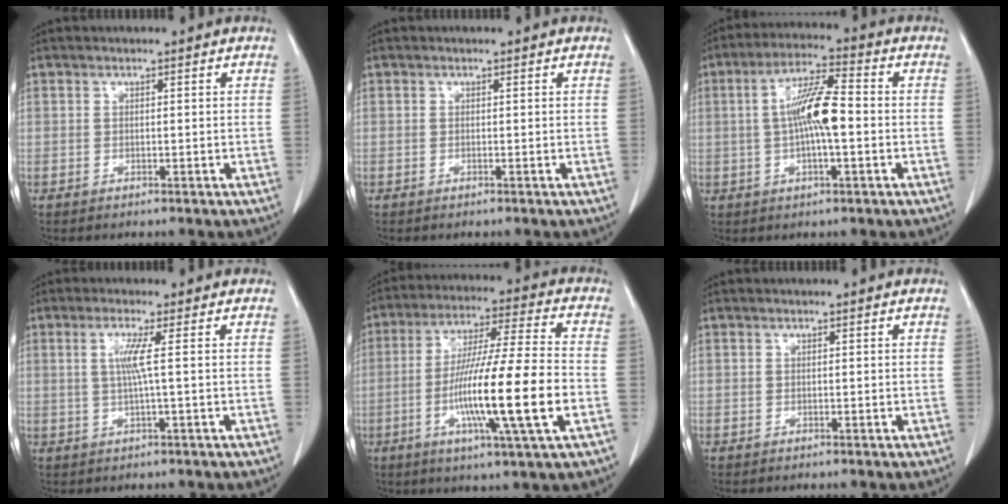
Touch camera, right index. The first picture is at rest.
{"total": 0.0}
{"total": 8.8, "force": [-0.2, 1.5, 8.6], "torque": [-0.165, 0.013, -0.009]}
{"total": 3.4, "force": [0.5, -0.7, 3.3], "torque": [-0.071, 0.000, 0.009]}
{"total": 17.3, "force": [-4.3, -0.2, 16.8], "torque": [-0.305, -0.012, -0.079]}
{"total": 0.0}